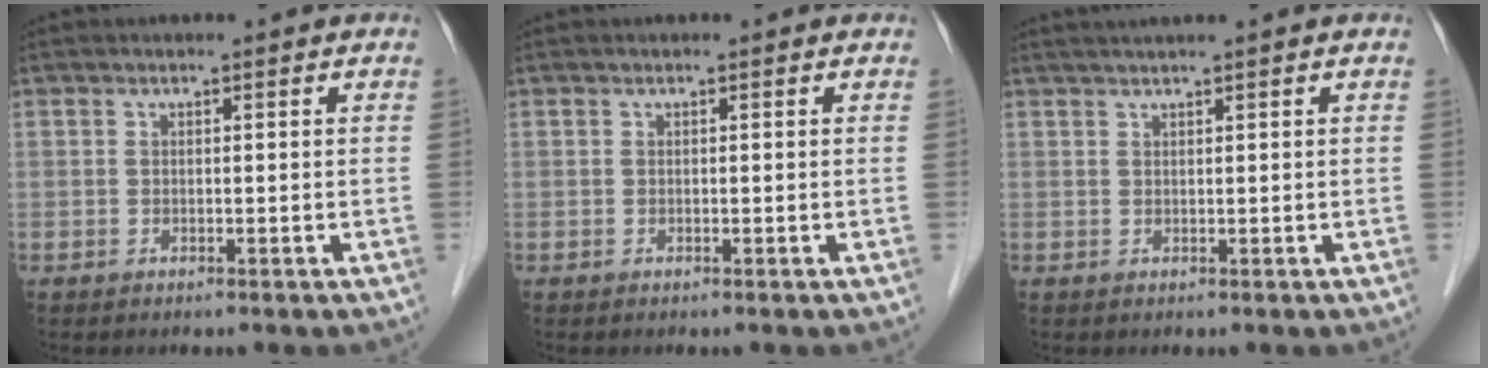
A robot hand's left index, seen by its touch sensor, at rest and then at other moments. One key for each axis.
{"total": 0.0}
{"total": 2.4, "fx": 1.9, "fy": -0.6, "fz": 1.3, "tx": -0.015, "ty": 0.016, "tz": 0.037}